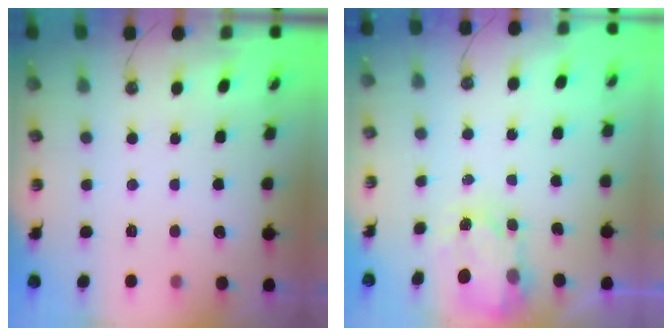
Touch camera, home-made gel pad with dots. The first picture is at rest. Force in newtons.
{"total": 4.4, "press": 4.4, "slide": 0.2}